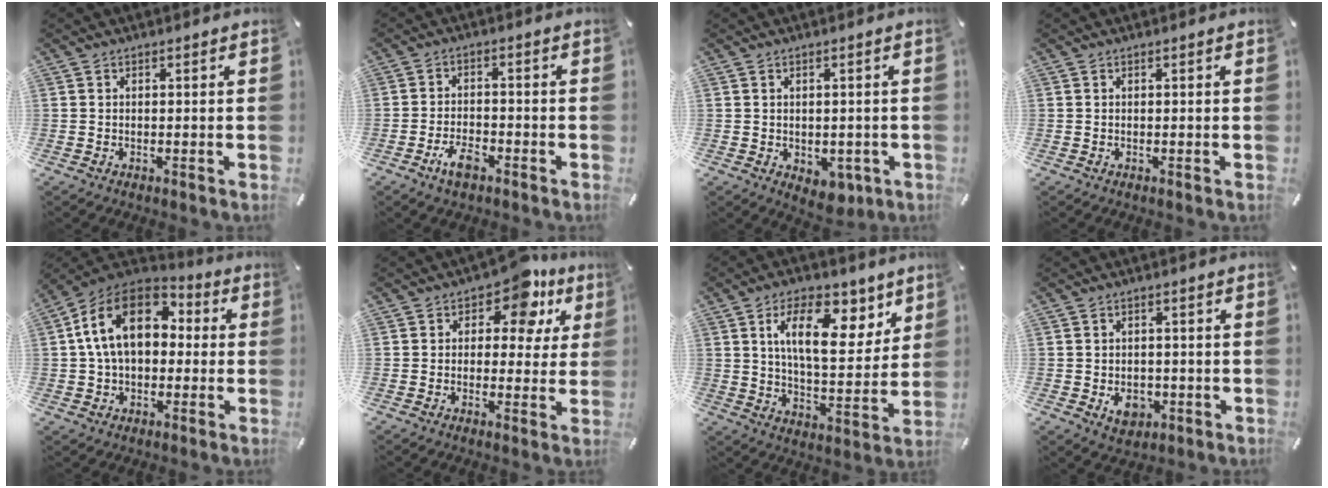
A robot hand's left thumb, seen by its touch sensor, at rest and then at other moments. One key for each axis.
{"total": 5.3, "fx": -3.3, "fy": 2.5, "fz": 3.3, "tx": -0.070, "ty": 0.016, "tz": -0.064}
{"total": 3.7, "fx": -1.4, "fy": 2.7, "fz": 2.2, "tx": -0.016, "ty": 0.004, "tz": -0.023}
{"total": 0.0}
{"total": 16.1, "fx": 2.7, "fy": 11.6, "fz": 10.9, "tx": -0.214, "ty": 0.012, "tz": 0.047}
{"total": 10.4, "fx": 5.6, "fy": 5.9, "fz": 6.4, "tx": -0.079, "ty": -0.031, "tz": 0.094}
{"total": 16.1, "fx": 7.8, "fy": 8.2, "fz": 11.4, "tx": -0.171, "ty": -0.026, "tz": 0.130}
{"total": 5.9, "fx": -1.6, "fy": 4.7, "fz": 3.2, "tx": -0.040, "ty": -0.004, "tz": -0.030}